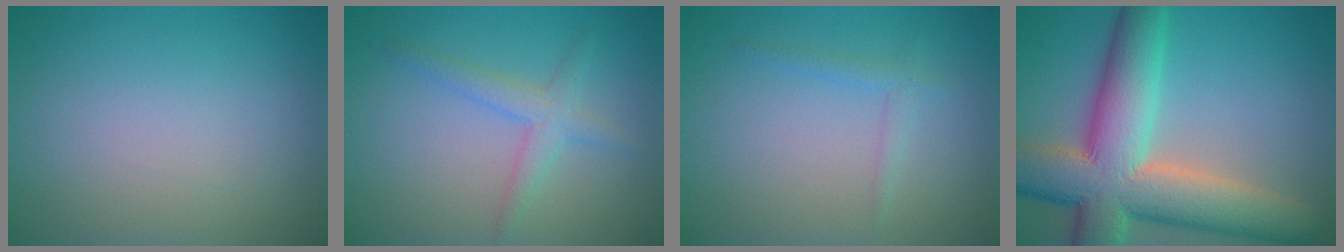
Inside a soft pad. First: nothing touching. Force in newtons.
{"total": 2.4, "press": 2.4, "slide": 0.1}
{"total": 1.2, "press": 1.2, "slide": 0.1}
{"total": 12.4, "press": 12.4, "slide": 0.9}